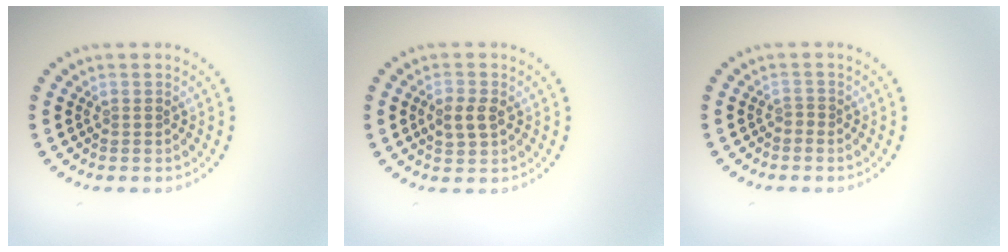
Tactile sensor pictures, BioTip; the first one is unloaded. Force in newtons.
{"total": 2.4, "press": 2.4, "slide": 0.0}
{"total": 0.5, "press": 0.3, "slide": 0.4}